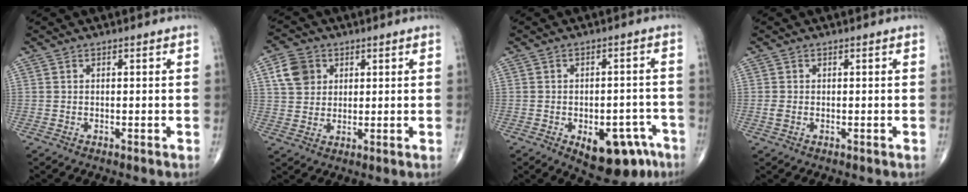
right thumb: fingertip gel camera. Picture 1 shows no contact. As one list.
[{"total": 6.8, "force": [2.4, 5.6, 3.0], "torque": [-0.036, -0.001, 0.045]}, {"total": 12.2, "force": [-6.3, 6.6, 8.2], "torque": [-0.075, 0.034, -0.075]}, {"total": 1.2, "force": [-0.2, 0.8, 0.8], "torque": [-0.023, -0.002, -0.004]}]